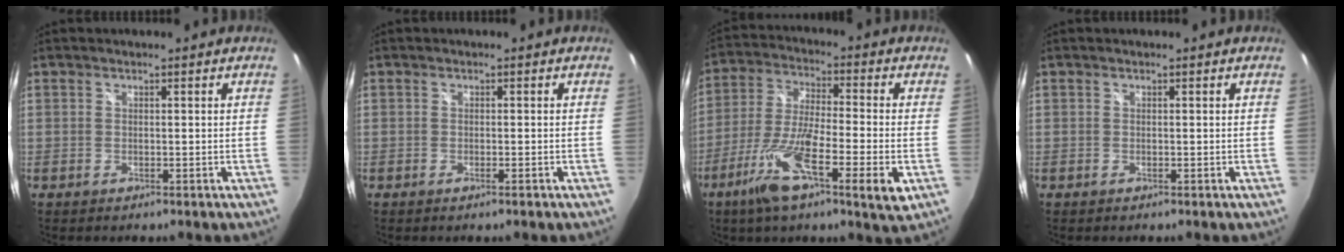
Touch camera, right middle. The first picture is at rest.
{"total": 0.7, "force": [-0.4, -0.1, 0.6], "torque": [-0.009, 0.001, -0.008]}
{"total": 14.4, "force": [-5.7, 2.0, 13.0], "torque": [-0.262, -0.020, -0.110]}
{"total": 0.0}